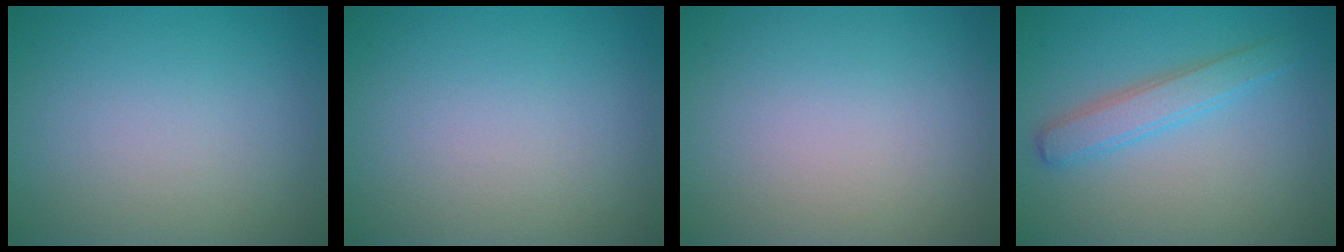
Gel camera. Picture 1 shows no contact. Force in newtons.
{"total": 0.0}
{"total": 0.0}
{"total": 2.8, "press": 2.8, "slide": 0.1}